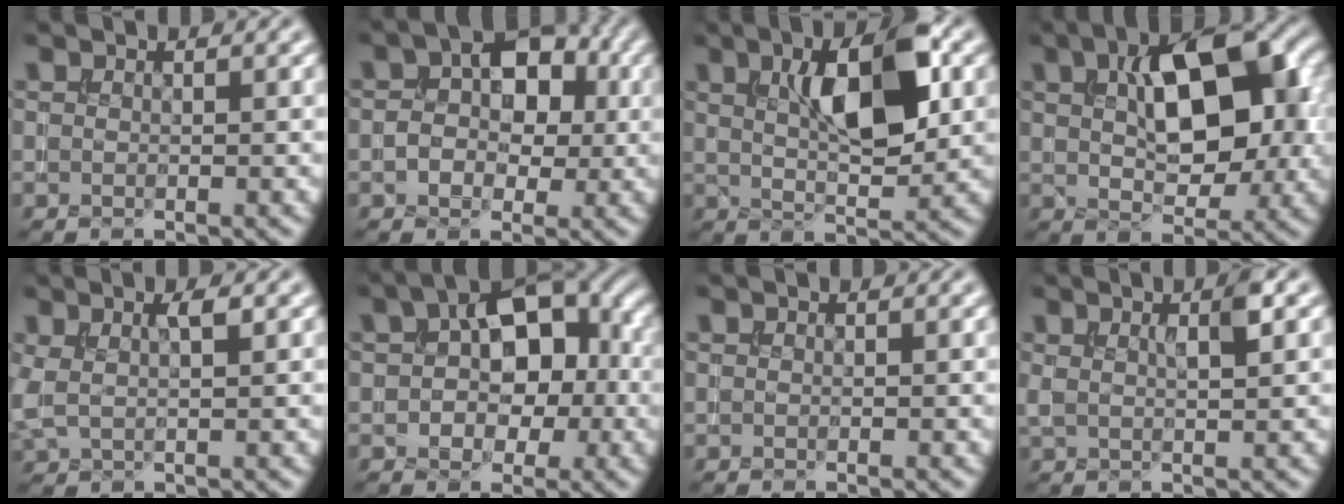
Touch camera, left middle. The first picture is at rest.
{"total": 5.9, "force": [0.2, 4.1, 4.3], "torque": [-0.052, 0.013, -0.002]}
{"total": 7.9, "force": [2.2, 2.9, 7.1], "torque": [-0.113, 0.006, 0.038]}
{"total": 10.2, "force": [2.3, 5.1, 8.5], "torque": [-0.126, 0.012, 0.037]}
{"total": 2.6, "force": [0.7, 1.0, 2.3], "torque": [-0.050, 0.000, 0.016]}
{"total": 9.2, "force": [1.2, 5.7, 7.1], "torque": [-0.084, 0.020, 0.010]}
{"total": 0.0}
{"total": 2.5, "force": [0.9, 0.6, 2.3], "torque": [-0.034, 0.001, 0.018]}